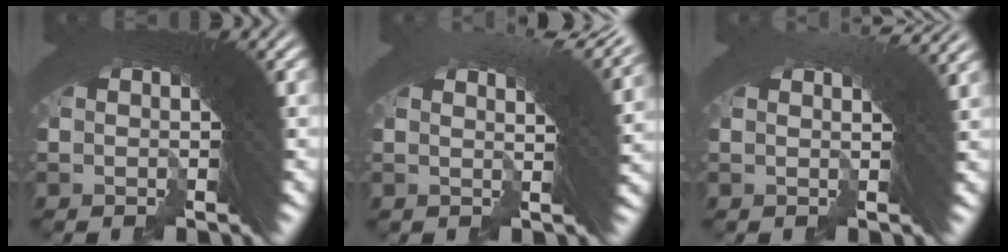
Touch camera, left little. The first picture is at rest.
{"total": 5.8, "force": [3.6, 0.5, 4.6], "torque": [-0.031, 0.020, 0.045]}
{"total": 4.0, "force": [2.6, 0.2, 2.9], "torque": [-0.019, 0.021, 0.029]}